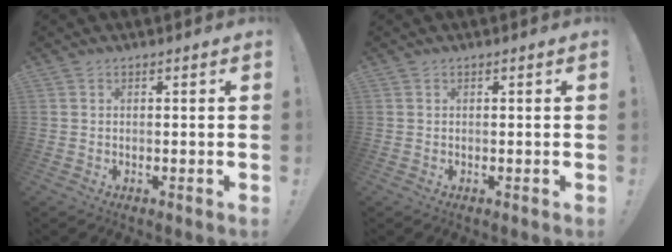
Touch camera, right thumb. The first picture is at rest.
{"total": 0.0}